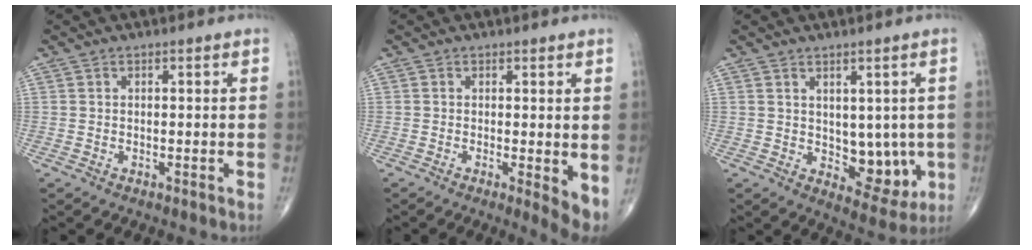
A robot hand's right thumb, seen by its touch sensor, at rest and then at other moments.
{"total": 4.5, "force": [-0.1, 1.2, 4.3], "torque": [-0.061, -0.014, -0.005]}
{"total": 7.9, "force": [-0.3, 5.1, 6.1], "torque": [-0.034, -0.015, 0.010]}